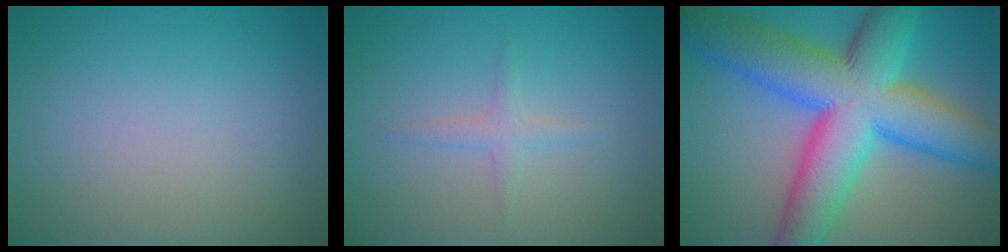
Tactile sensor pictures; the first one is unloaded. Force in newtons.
{"total": 1.3, "press": 1.3, "slide": 0.1}
{"total": 13.6, "press": 13.6, "slide": 0.2}